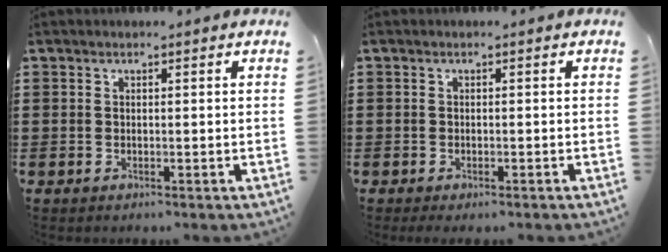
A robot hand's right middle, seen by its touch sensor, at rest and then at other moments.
{"total": 0.5, "force": [-0.5, 0.1, 0.2], "torque": [-0.006, -0.004, -0.008]}